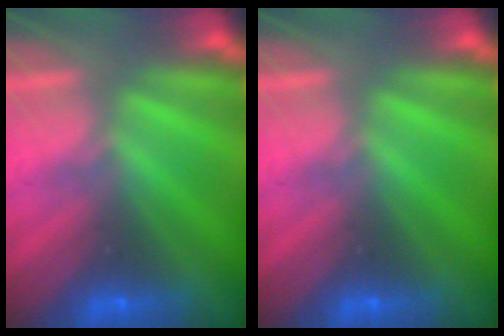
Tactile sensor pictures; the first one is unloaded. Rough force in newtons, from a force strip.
{"total": 0.0}